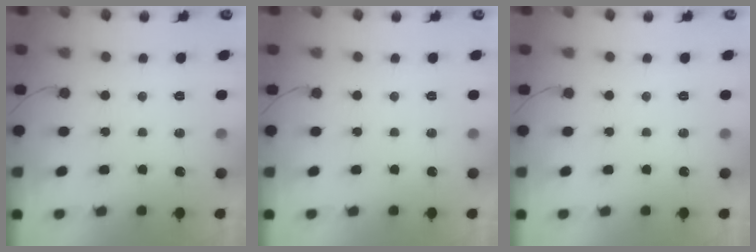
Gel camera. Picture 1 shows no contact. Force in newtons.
{"total": 0.0}
{"total": 0.0}